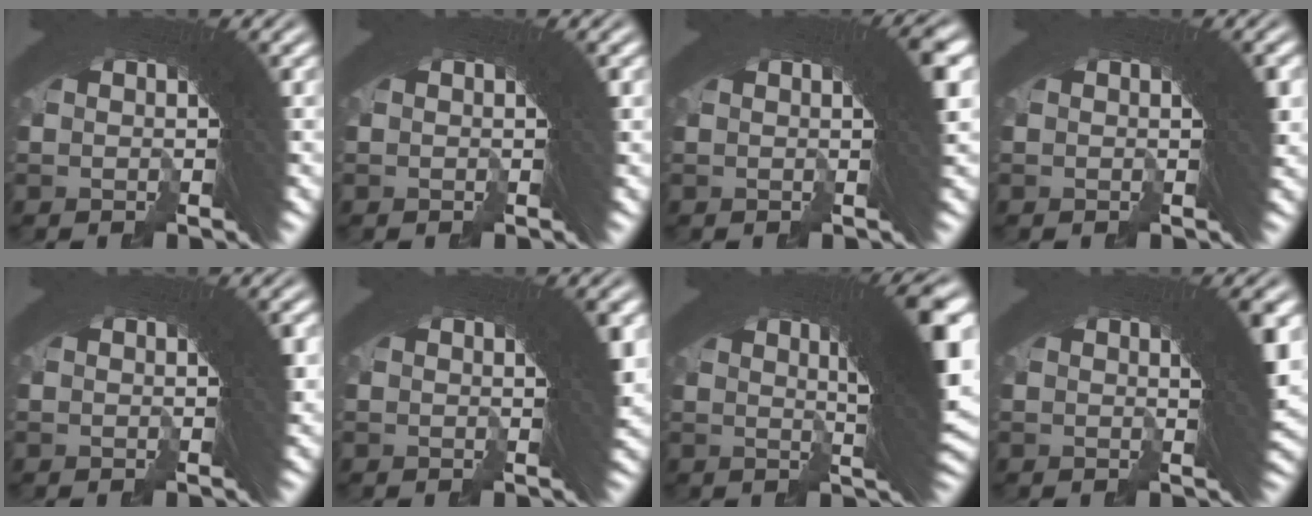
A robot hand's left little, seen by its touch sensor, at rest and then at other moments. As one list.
[{"total": 0.0}, {"total": 3.8, "force": [1.0, 0.6, 3.6], "torque": [-0.036, 0.010, 0.012]}, {"total": 1.2, "force": [0.4, 0.2, 1.1], "torque": [-0.016, 0.001, 0.005]}, {"total": 0.9, "force": [0.3, 0.3, 0.8], "torque": [-0.011, 0.001, 0.003]}, {"total": 2.5, "force": [0.8, 0.2, 2.3], "torque": [-0.028, 0.002, 0.010]}, {"total": 10.1, "force": [2.5, 2.3, 9.5], "torque": [-0.116, 0.016, 0.032]}, {"total": 3.9, "force": [1.2, 0.5, 3.7], "torque": [-0.040, 0.005, 0.016]}]